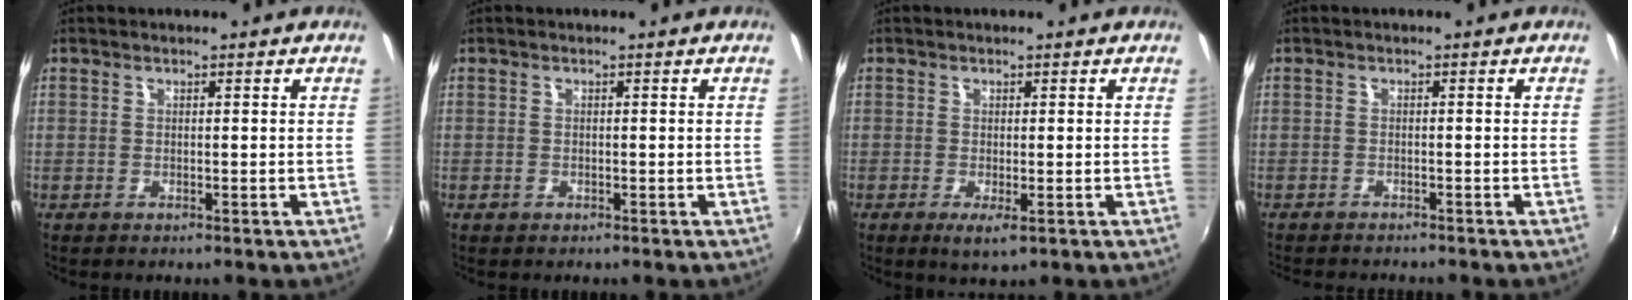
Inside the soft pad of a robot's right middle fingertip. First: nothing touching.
{"total": 0.9, "force": [-0.5, 0.7, 0.3], "torque": [-0.005, -0.002, -0.009]}
{"total": 2.4, "force": [-0.7, 0.6, 2.2], "torque": [-0.041, -0.013, -0.010]}
{"total": 3.7, "force": [-3.5, 0.5, 1.1], "torque": [-0.032, -0.014, -0.055]}